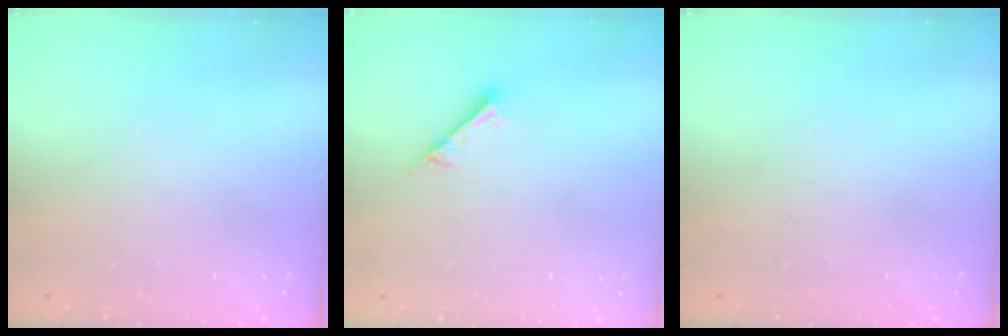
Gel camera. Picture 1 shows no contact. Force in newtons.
{"total": 3.2, "press": 3.2, "slide": 0.0}
{"total": 0.0}